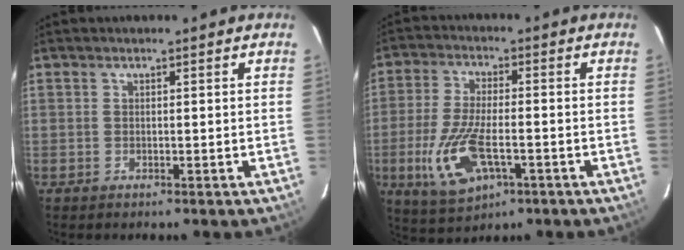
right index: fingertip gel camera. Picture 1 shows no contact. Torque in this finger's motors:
{"motor_torque": [1.42, -0.56, 0.29, 0.11]}